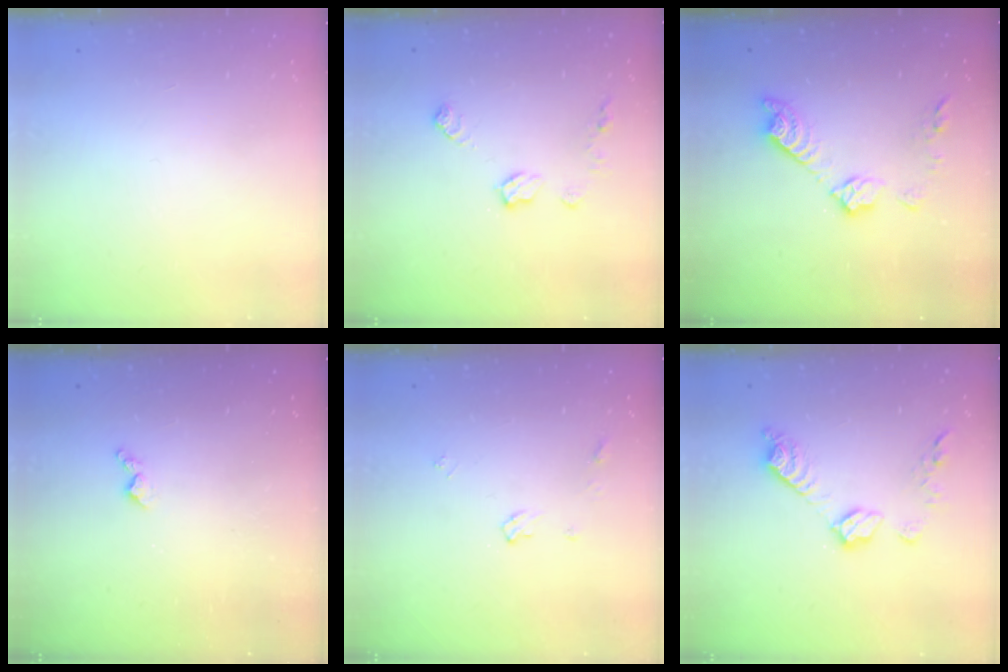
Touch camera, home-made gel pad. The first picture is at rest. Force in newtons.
{"total": 7.2, "press": 7.2, "slide": 0.6}
{"total": 11.5, "press": 11.5, "slide": 0.5}
{"total": 3.8, "press": 3.8, "slide": 0.6}
{"total": 4.5, "press": 4.4, "slide": 0.8}
{"total": 10.5, "press": 10.5, "slide": 0.5}